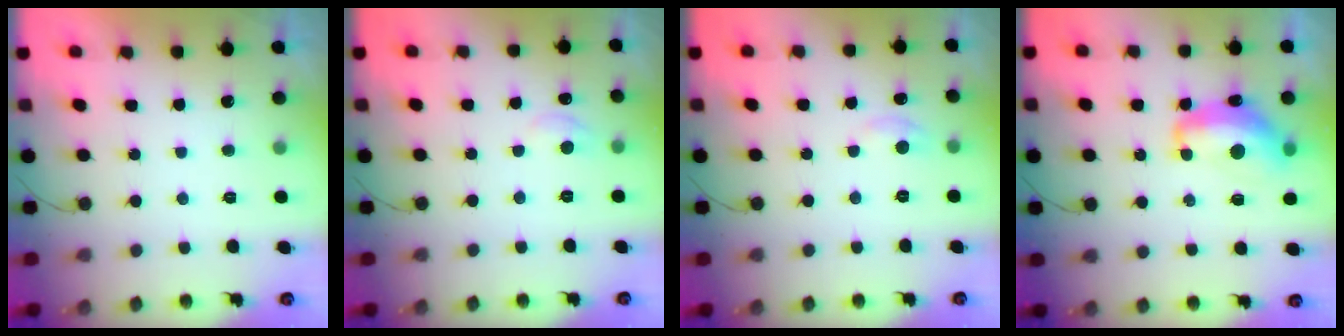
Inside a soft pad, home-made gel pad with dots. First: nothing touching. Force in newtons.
{"total": 5.6, "press": 5.5, "slide": 0.7}
{"total": 3.4, "press": 3.4, "slide": 0.5}
{"total": 12.8, "press": 12.8, "slide": 1.1}